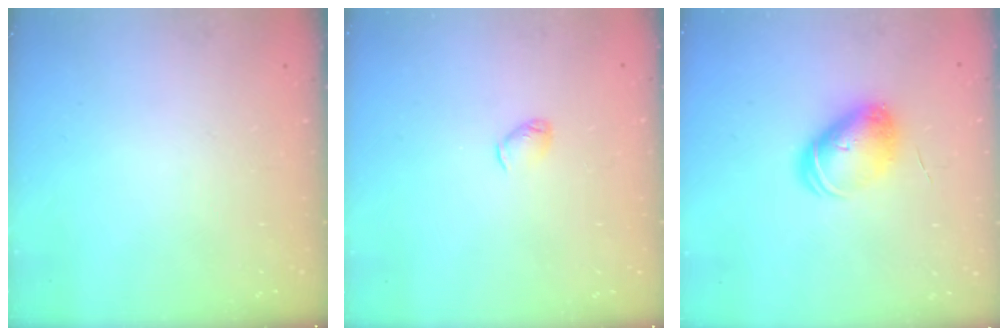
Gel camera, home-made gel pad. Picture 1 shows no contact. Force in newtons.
{"total": 2.9, "press": 2.9, "slide": 0.5}
{"total": 8.7, "press": 8.7, "slide": 0.2}